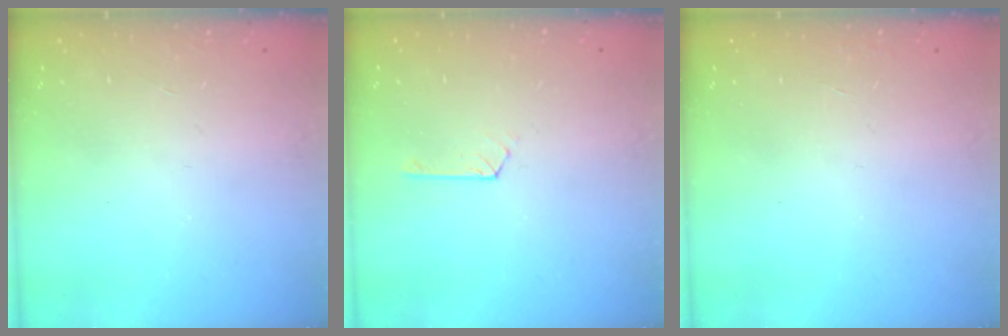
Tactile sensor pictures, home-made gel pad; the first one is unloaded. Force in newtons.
{"total": 1.9, "press": 1.9, "slide": 0.2}
{"total": 0.0}